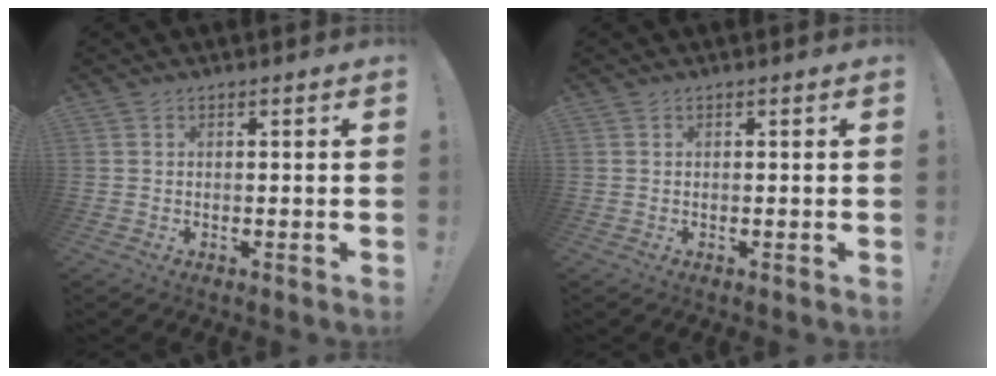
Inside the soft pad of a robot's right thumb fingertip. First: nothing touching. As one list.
[{"total": 0.0}]